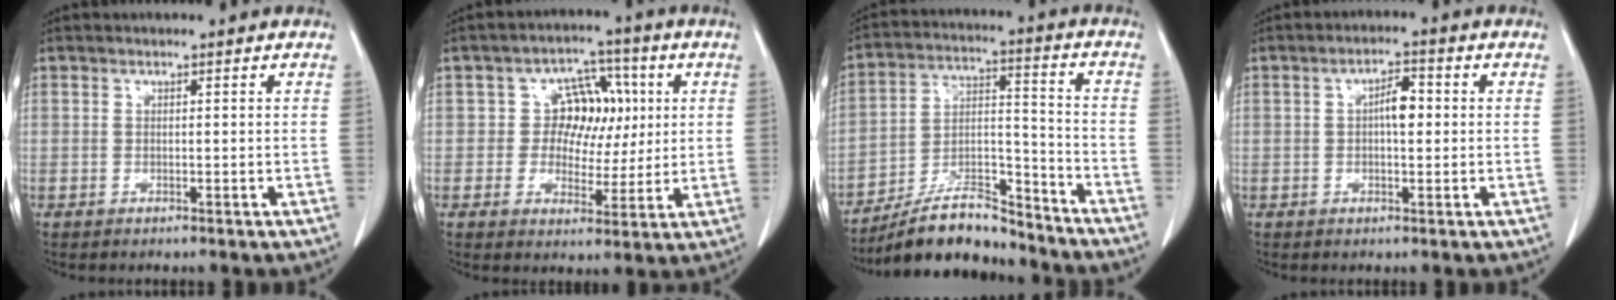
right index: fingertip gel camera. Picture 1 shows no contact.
{"total": 7.8, "force": [1.4, 6.5, 4.2], "torque": [-0.046, 0.026, 0.028]}
{"total": 12.8, "force": [-11.7, 3.0, 4.2], "torque": [-0.066, 0.028, -0.206]}
{"total": 3.8, "force": [0.3, 1.4, 3.5], "torque": [-0.060, 0.009, 0.003]}